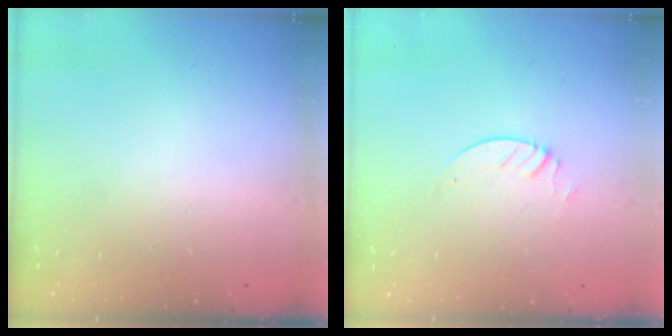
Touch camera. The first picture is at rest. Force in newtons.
{"total": 2.3, "press": 2.3, "slide": 0.2}